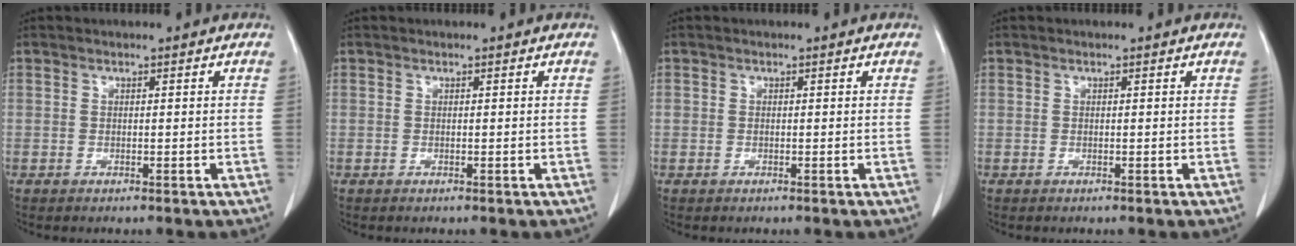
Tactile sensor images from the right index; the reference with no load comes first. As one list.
[{"total": 0.0}, {"total": 0.5, "force": [0.0, 0.4, 0.3], "torque": [-0.004, 0.007, 0.001]}, {"total": 0.0}]